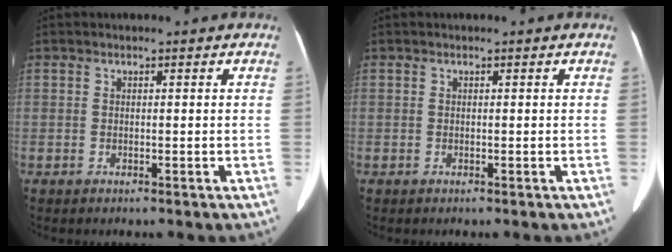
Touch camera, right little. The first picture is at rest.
{"total": 0.0}